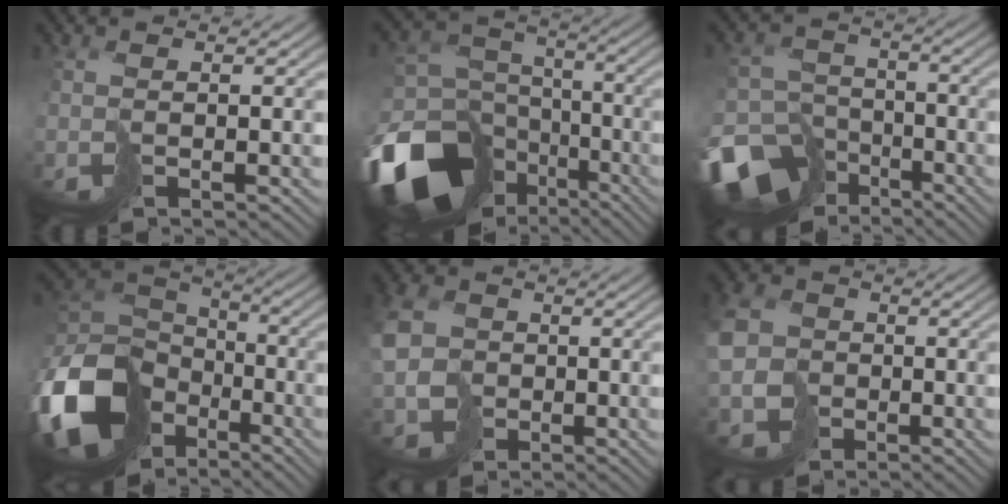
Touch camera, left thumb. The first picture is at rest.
{"total": 18.6, "force": [-9.2, 13.7, 8.5], "torque": [-0.238, -0.041, -0.124]}
{"total": 14.6, "force": [-9.3, 10.2, 4.9], "torque": [-0.144, -0.056, -0.138]}
{"total": 17.0, "force": [-6.4, 12.8, 9.2], "torque": [-0.267, -0.046, -0.115]}
{"total": 7.5, "force": [-0.4, 6.8, 3.2], "torque": [-0.100, -0.004, -0.012]}
{"total": 7.9, "force": [-1.1, 7.1, 3.3], "torque": [-0.103, -0.008, -0.028]}